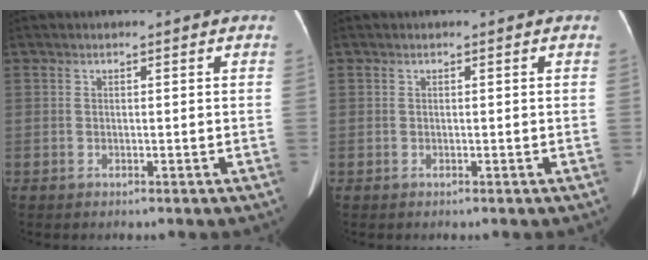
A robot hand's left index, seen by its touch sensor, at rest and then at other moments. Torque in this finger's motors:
{"motor_torque": [0.02, 0.00, 0.00, 0.00]}